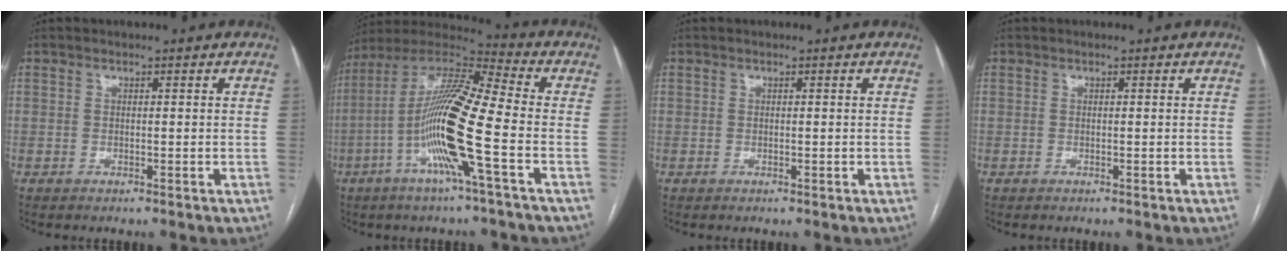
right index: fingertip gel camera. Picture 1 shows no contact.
{"total": 16.8, "force": [-4.5, 0.1, 16.2], "torque": [-0.320, -0.003, -0.098]}
{"total": 0.0}
{"total": 0.0}